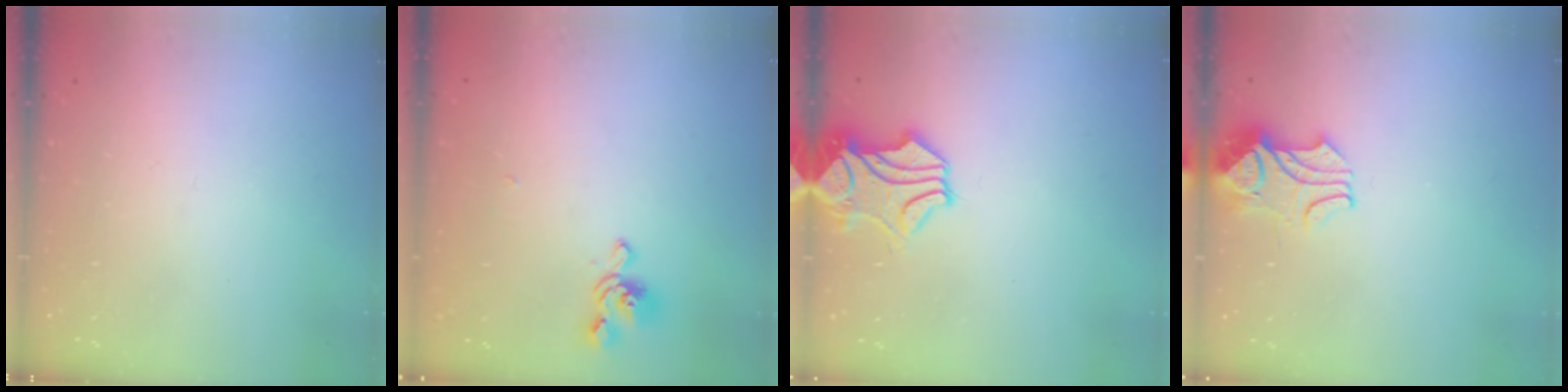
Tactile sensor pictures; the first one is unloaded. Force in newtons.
{"total": 1.2, "press": 0.2, "slide": 1.1}
{"total": 2.0, "press": 1.6, "slide": 1.2}
{"total": 2.2, "press": 2.1, "slide": 0.7}